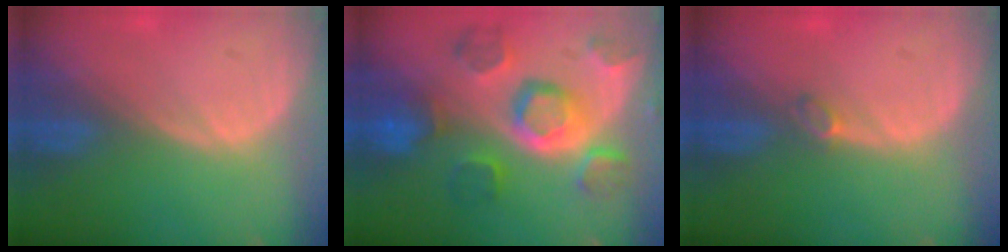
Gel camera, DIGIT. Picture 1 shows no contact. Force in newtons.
{"total": 11.3, "press": 10.0, "slide": 5.3}
{"total": 1.2, "press": 1.2, "slide": 0.4}